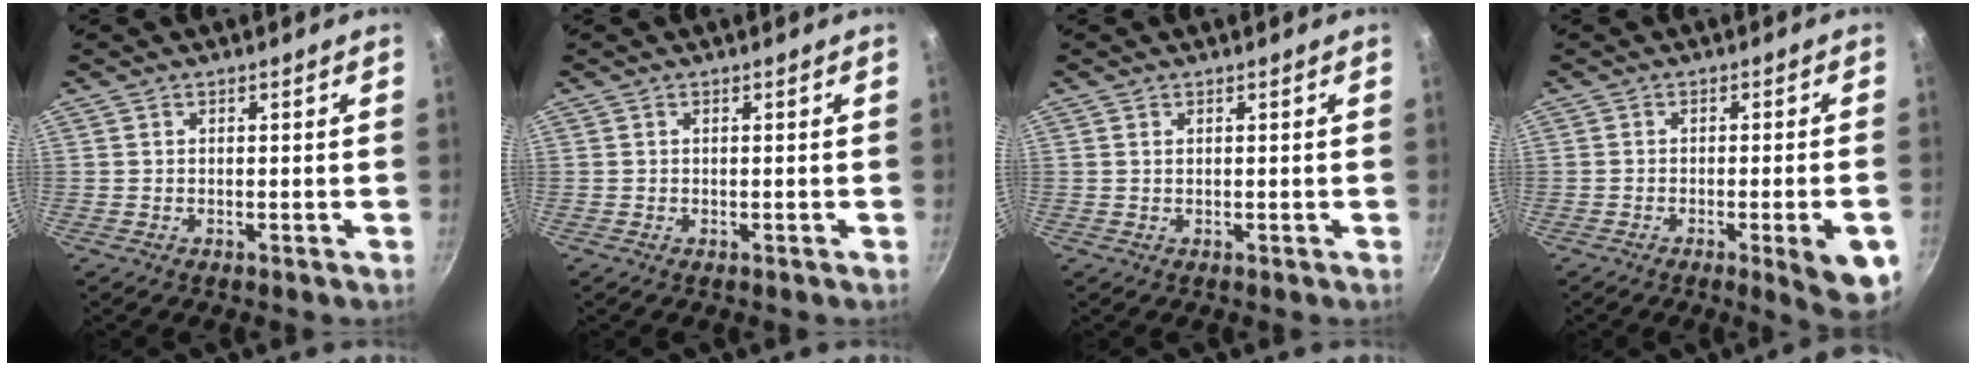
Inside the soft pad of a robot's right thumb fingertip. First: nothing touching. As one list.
[{"total": 0.0}, {"total": 0.6, "force": [0.3, 0.3, 0.4], "torque": [-0.008, 0.001, 0.005]}, {"total": 8.8, "force": [-3.3, 1.5, 8.0], "torque": [-0.085, 0.009, -0.040]}]